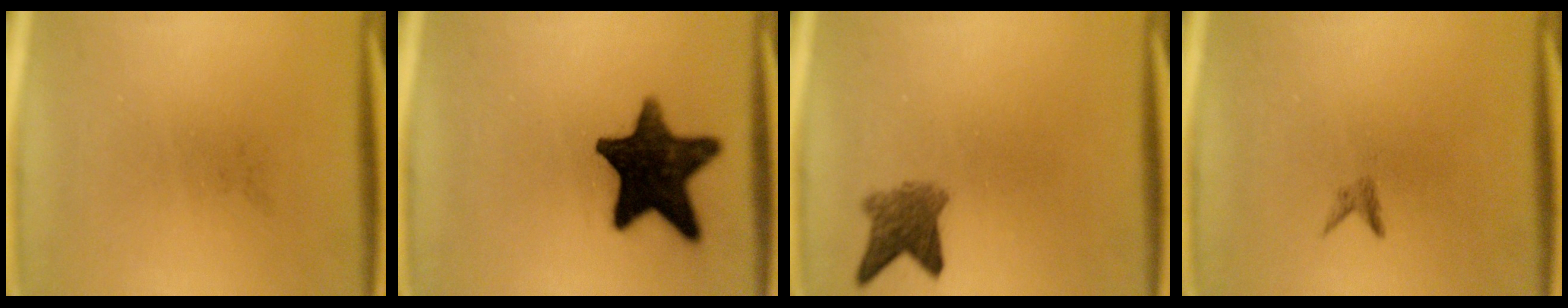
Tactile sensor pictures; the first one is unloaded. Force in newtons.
{"total": 15.3}
{"total": 4.1}
{"total": 0.8}